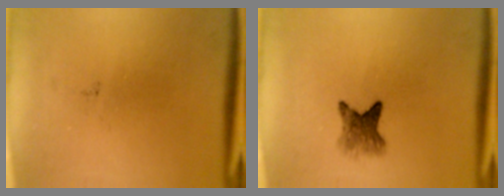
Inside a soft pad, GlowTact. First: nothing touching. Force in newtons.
{"total": 3.9}